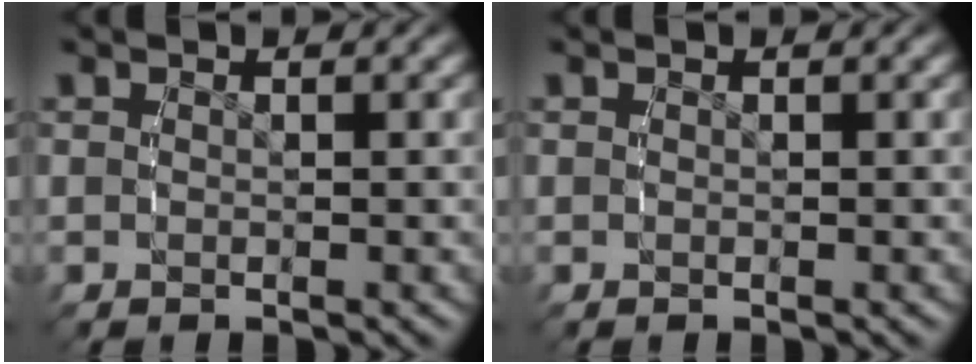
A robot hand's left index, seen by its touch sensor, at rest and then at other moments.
{"total": 0.0}